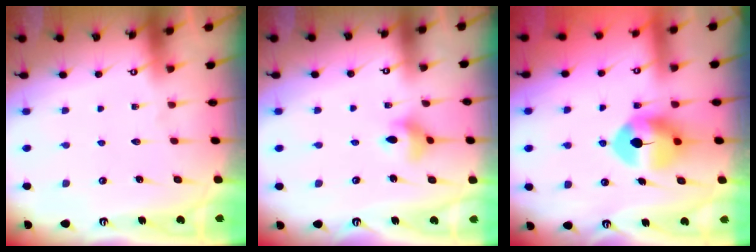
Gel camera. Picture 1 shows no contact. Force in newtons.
{"total": 6.0, "press": 5.7, "slide": 2.1}
{"total": 8.5, "press": 8.3, "slide": 1.4}